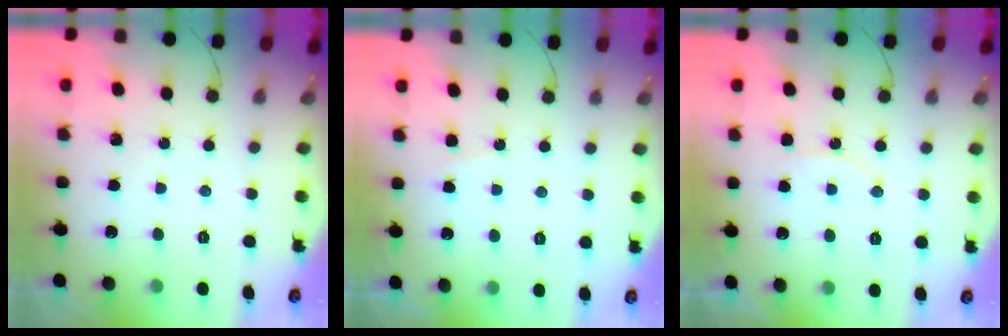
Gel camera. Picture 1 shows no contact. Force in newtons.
{"total": 3.7, "press": 3.7, "slide": 0.2}
{"total": 8.2, "press": 8.2, "slide": 0.3}